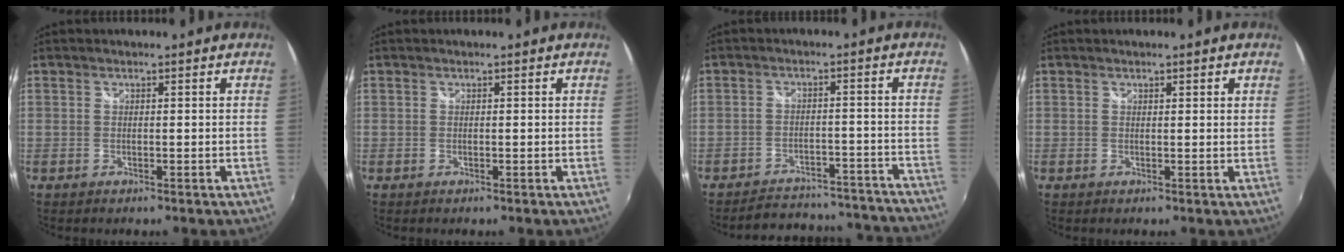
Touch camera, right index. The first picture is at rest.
{"total": 0.0}
{"total": 19.0, "force": [-17.7, 5.4, 4.6], "torque": [-0.093, 0.036, -0.207]}
{"total": 1.3, "force": [1.0, 0.2, 0.8], "torque": [-0.013, 0.004, 0.012]}